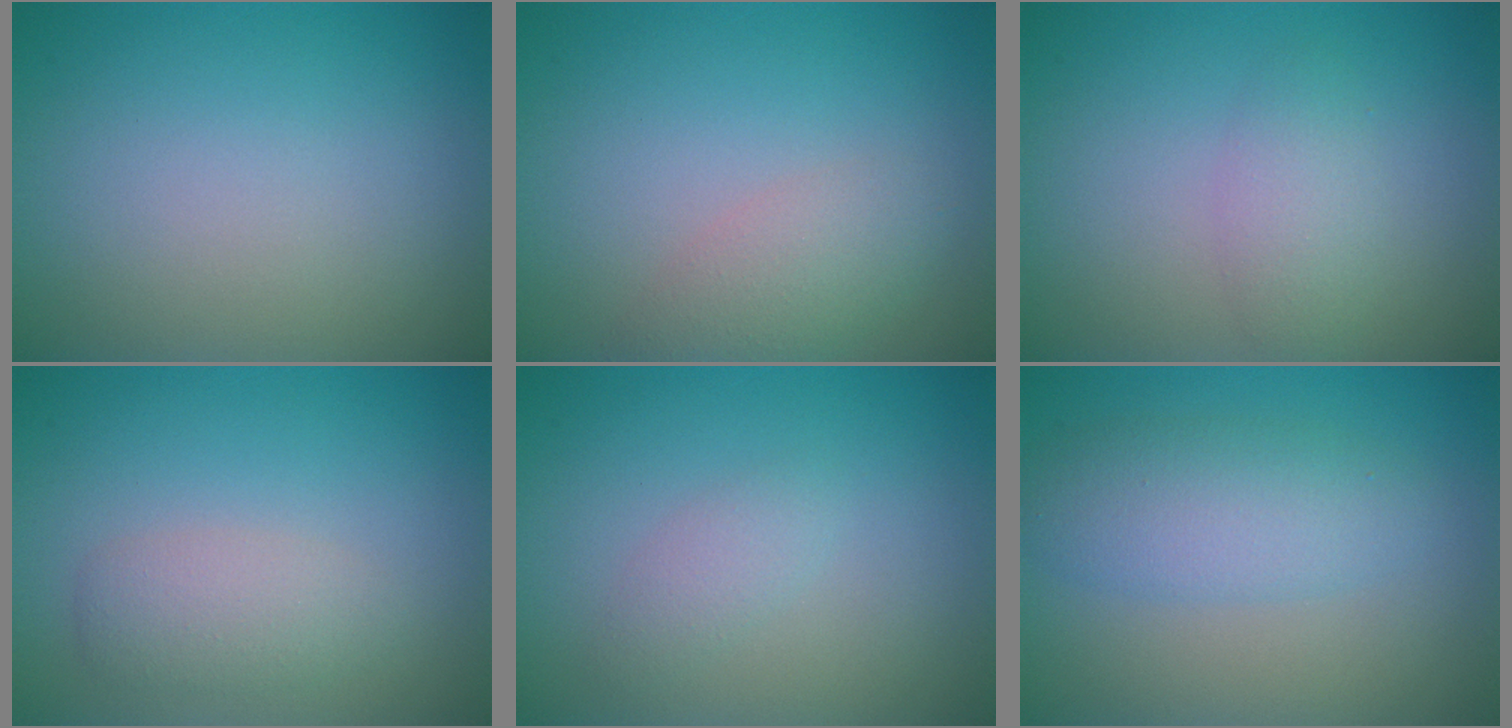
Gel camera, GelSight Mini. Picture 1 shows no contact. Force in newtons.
{"total": 2.8, "press": 2.8, "slide": 0.1}
{"total": 2.1, "press": 2.1, "slide": 0.1}
{"total": 2.3, "press": 2.3, "slide": 0.1}
{"total": 1.3, "press": 1.3, "slide": 0.0}
{"total": 4.0, "press": 4.0, "slide": 0.1}